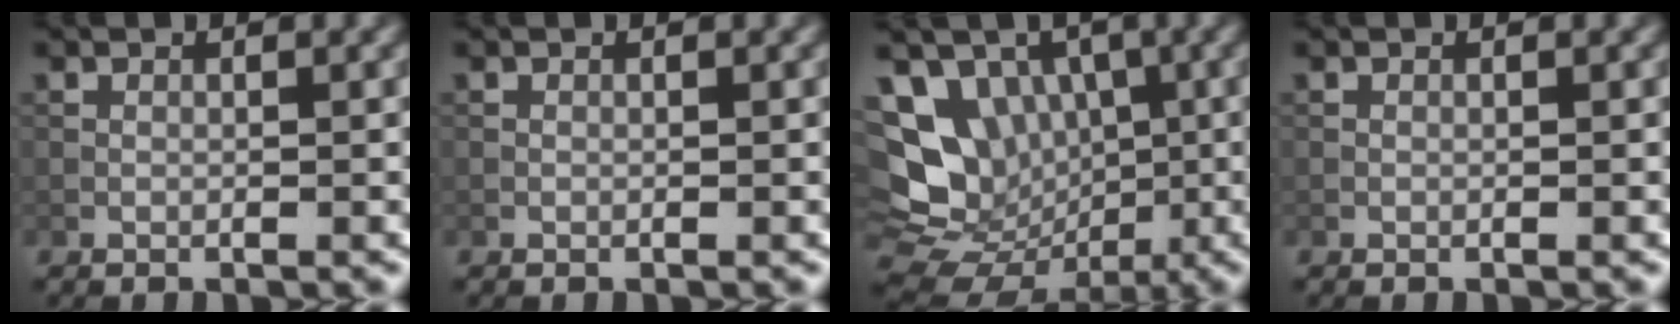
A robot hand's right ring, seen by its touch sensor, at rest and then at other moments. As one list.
[{"total": 0.0}, {"total": 10.8, "force": [0.0, 9.2, 5.5], "torque": [-0.092, -0.009, -0.005]}, {"total": 0.0}]